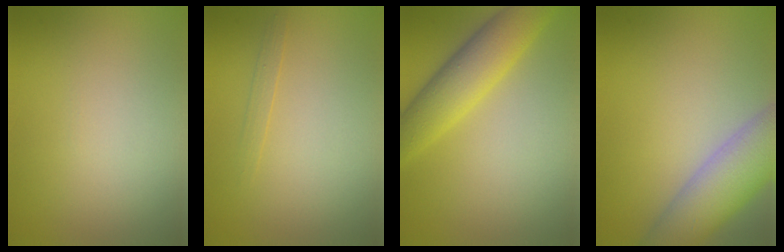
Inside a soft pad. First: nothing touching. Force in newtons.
{"total": 0.7, "press": 0.7, "slide": 0.1}
{"total": 5.7, "press": 5.7, "slide": 0.3}
{"total": 6.9, "press": 6.9, "slide": 0.3}